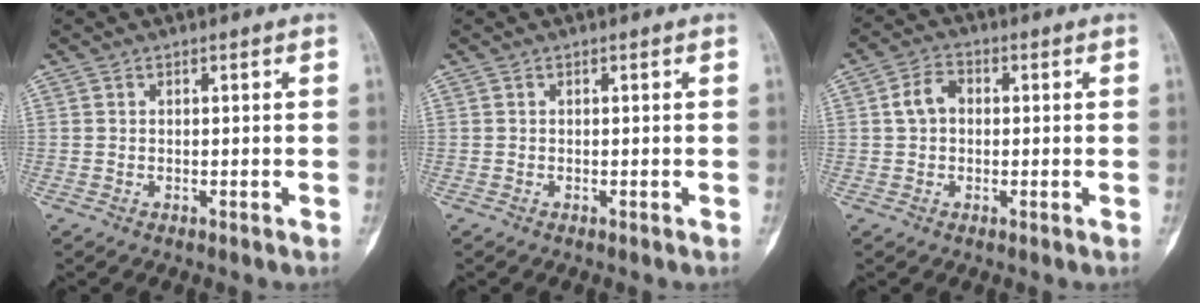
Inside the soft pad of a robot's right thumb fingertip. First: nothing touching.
{"total": 0.0}
{"total": 4.6, "force": [0.4, 3.5, 3.0], "torque": [-0.053, 0.015, 0.001]}